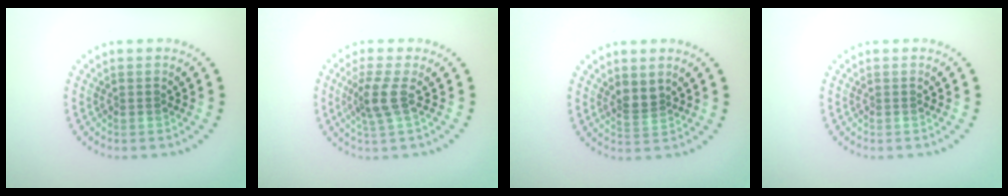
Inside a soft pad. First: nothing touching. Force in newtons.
{"total": 2.6, "press": 2.0, "slide": 1.7}
{"total": 1.8, "press": 1.5, "slide": 1.1}
{"total": 0.0}